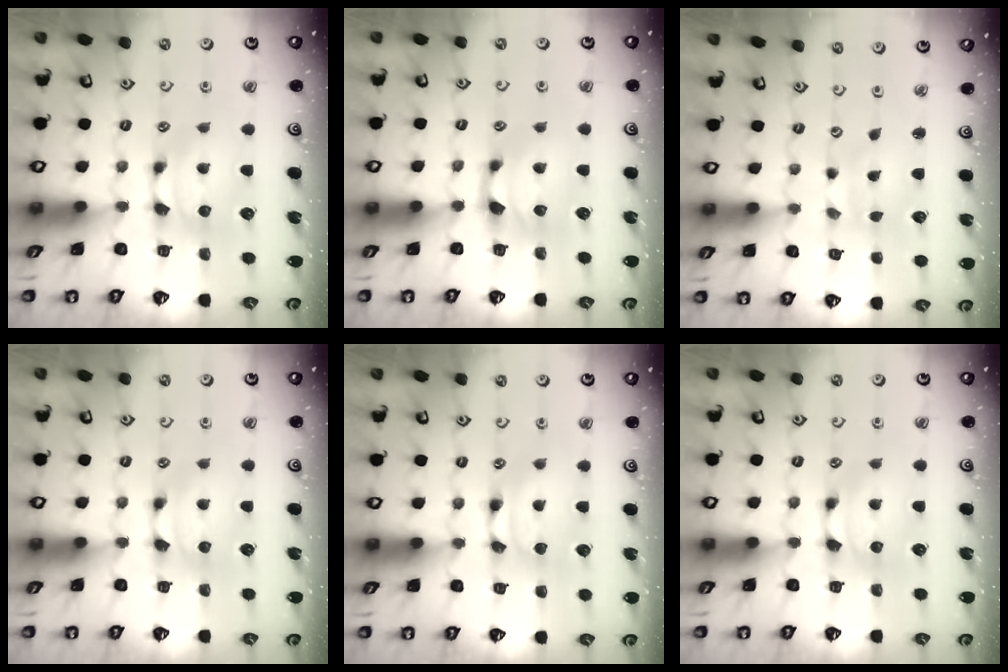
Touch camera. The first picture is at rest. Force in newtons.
{"total": 1.0, "press": 0.5, "slide": 0.8}
{"total": 4.4, "press": 4.3, "slide": 0.8}
{"total": 0.0}
{"total": 1.7, "press": 1.7, "slide": 0.2}
{"total": 0.0}